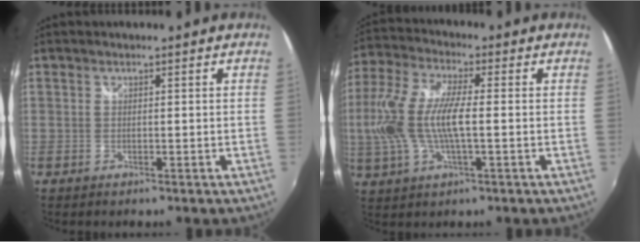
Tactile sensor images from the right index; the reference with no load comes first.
{"total": 13.7, "force": [-0.8, 4.3, 13.0], "torque": [-0.266, 0.001, -0.017]}